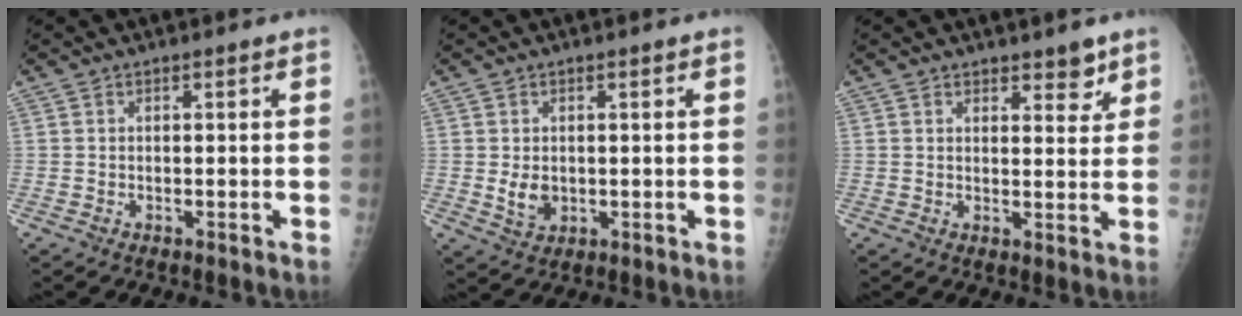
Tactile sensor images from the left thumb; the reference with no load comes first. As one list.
[{"total": 4.0, "force": [0.0, 3.1, 2.6], "torque": [-0.033, -0.006, 0.009]}, {"total": 3.9, "force": [2.8, 1.8, 2.0], "torque": [-0.003, -0.019, 0.039]}]